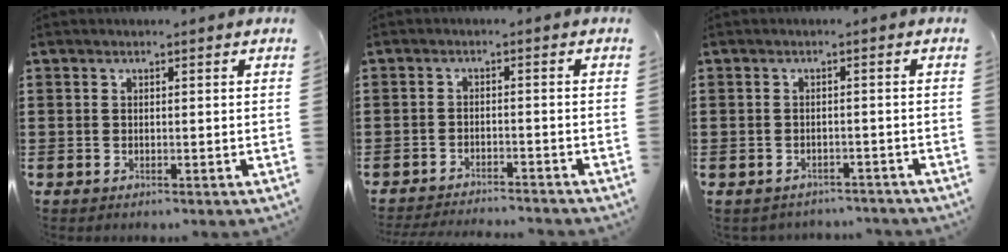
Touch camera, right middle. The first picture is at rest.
{"total": 2.7, "force": [-2.7, 0.0, 0.2], "torque": [-0.006, 0.001, -0.057]}
{"total": 1.6, "force": [-1.6, 0.3, -0.1], "torque": [-0.006, -0.001, -0.035]}